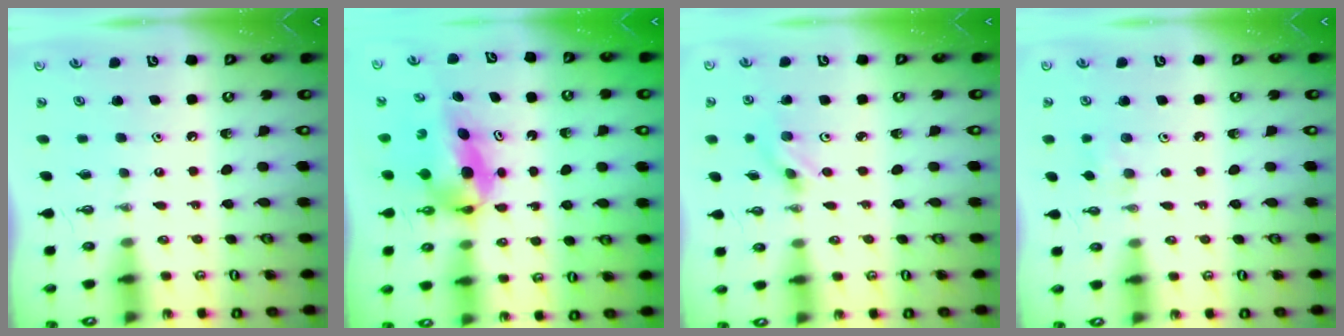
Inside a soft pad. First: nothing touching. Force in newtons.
{"total": 5.7, "press": 5.4, "slide": 2.0}
{"total": 2.3, "press": 2.1, "slide": 0.8}
{"total": 5.8, "press": 5.7, "slide": 0.8}